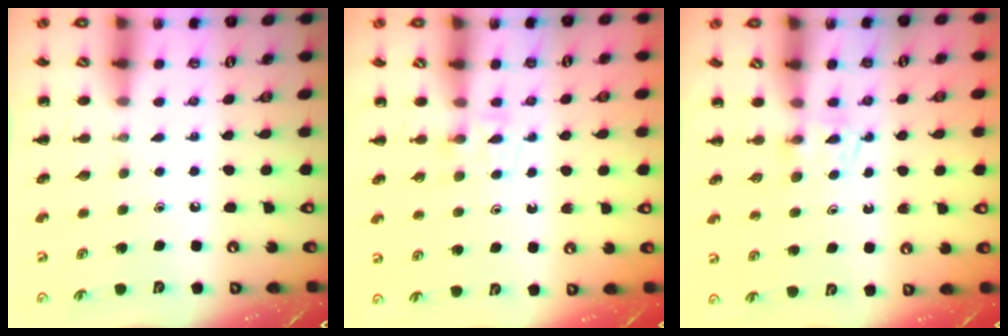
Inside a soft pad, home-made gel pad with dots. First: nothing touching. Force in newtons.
{"total": 4.1, "press": 3.9, "slide": 1.4}
{"total": 2.4, "press": 2.1, "slide": 1.1}